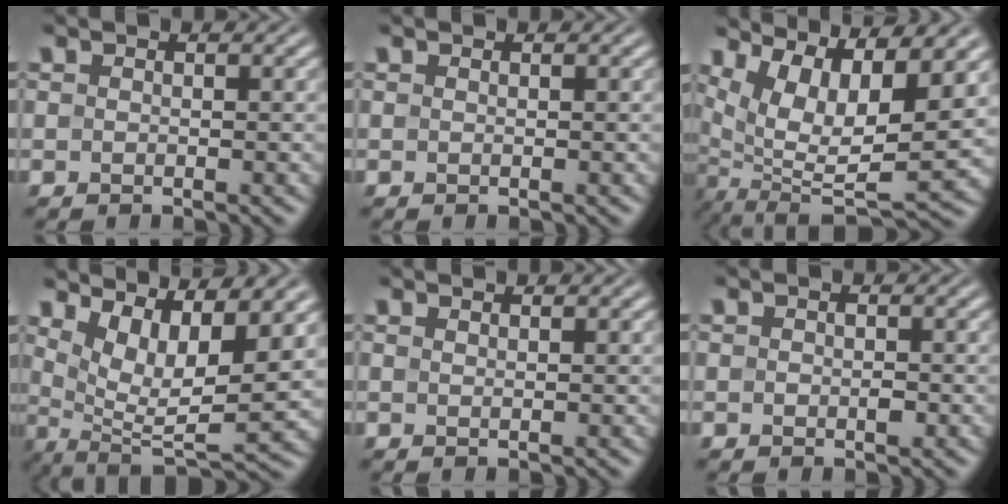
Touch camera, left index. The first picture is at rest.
{"total": 0.0}
{"total": 10.8, "force": [4.5, 3.7, 9.1], "torque": [-0.175, -0.004, 0.099]}
{"total": 8.7, "force": [3.8, 2.7, 7.3], "torque": [-0.133, -0.005, 0.077]}
{"total": 0.6, "force": [0.5, 0.1, 0.3], "torque": [-0.001, 0.002, 0.009]}
{"total": 1.1, "force": [-0.1, 0.7, 0.9], "torque": [-0.013, -0.002, -0.003]}